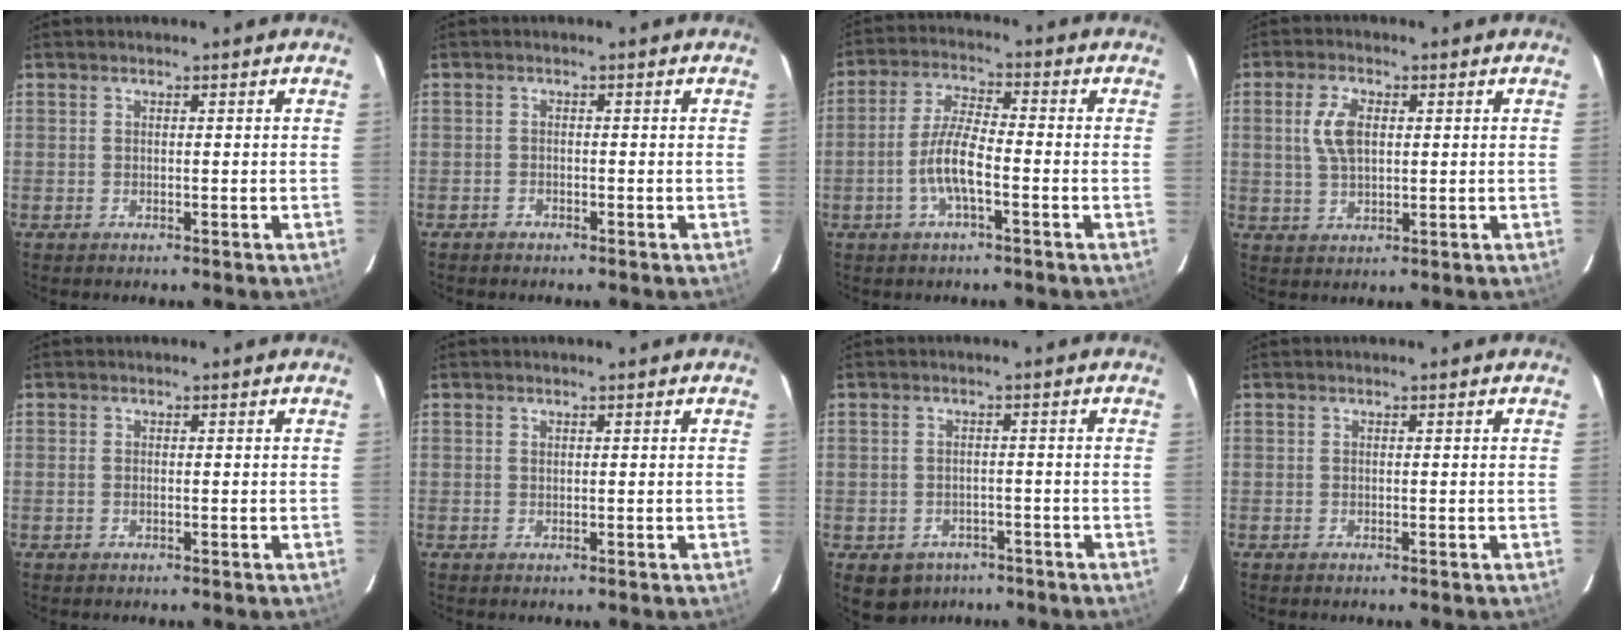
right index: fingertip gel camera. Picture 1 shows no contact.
{"total": 1.1, "force": [-0.9, 0.5, -0.1], "torque": [-0.003, 0.004, -0.017]}
{"total": 7.3, "force": [-2.7, 1.7, 6.6], "torque": [-0.135, 0.003, -0.052]}
{"total": 6.1, "force": [1.2, 3.3, 5.0], "torque": [-0.099, 0.006, 0.027]}
{"total": 0.5, "force": [-0.1, 0.3, 0.4], "torque": [-0.011, 0.000, -0.003]}
{"total": 0.0}
{"total": 7.2, "force": [-4.3, 5.3, 2.3], "torque": [-0.052, 0.006, -0.047]}
{"total": 0.0}